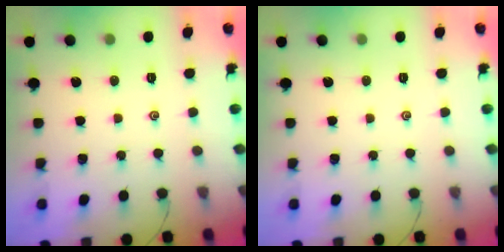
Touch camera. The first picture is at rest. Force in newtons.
{"total": 0.0}